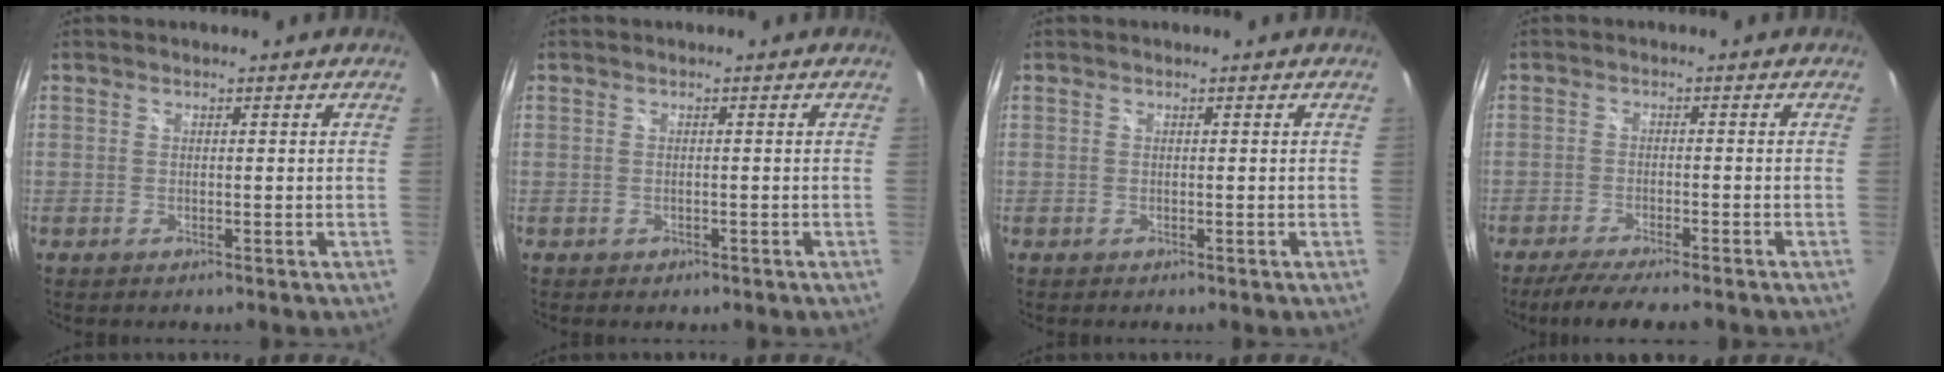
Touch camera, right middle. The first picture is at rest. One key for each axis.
{"total": 1.0, "fx": -0.5, "fy": 0.8, "fz": 0.3, "tx": -0.006, "ty": -0.002, "tz": -0.005}
{"total": 0.0}
{"total": 7.7, "fx": -6.5, "fy": 0.7, "fz": 4.0, "tx": -0.091, "ty": -0.018, "tz": -0.106}